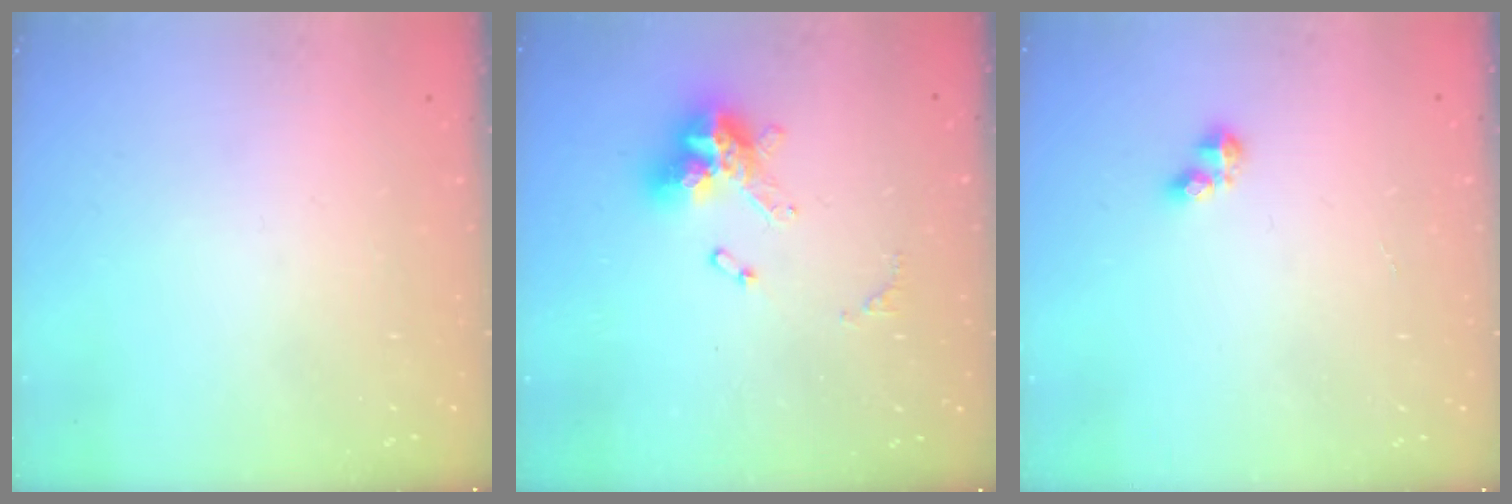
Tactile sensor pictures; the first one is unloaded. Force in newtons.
{"total": 13.4, "press": 13.3, "slide": 1.2}
{"total": 2.8, "press": 2.8, "slide": 0.4}